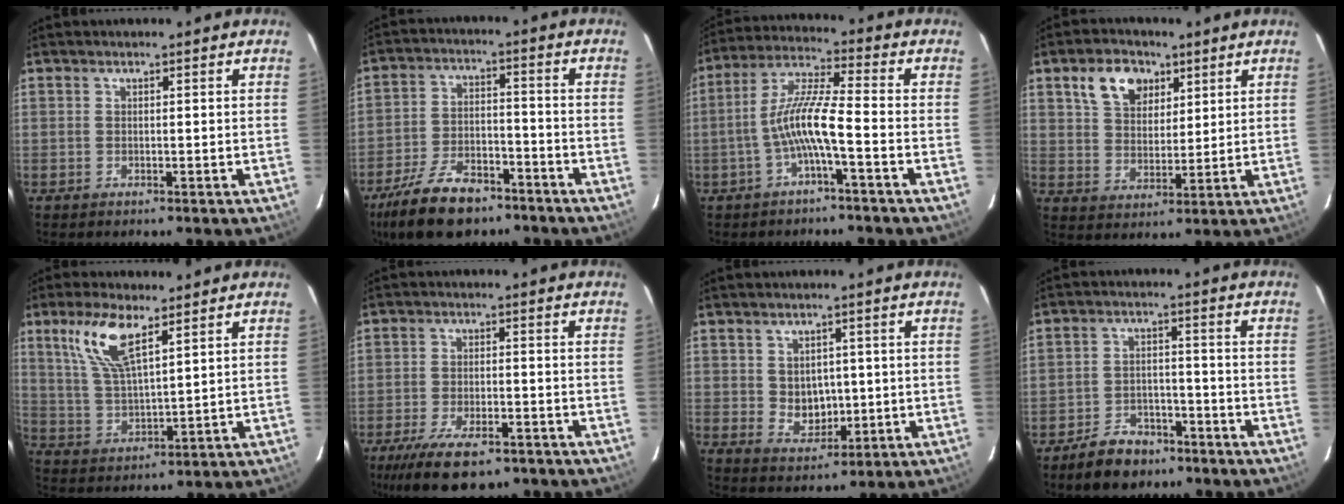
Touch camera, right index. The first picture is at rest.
{"total": 15.2, "force": [-11.0, 6.7, 8.0], "torque": [-0.182, -0.009, -0.188]}
{"total": 8.4, "force": [-3.1, 0.4, 7.8], "torque": [-0.175, 0.013, -0.057]}
{"total": 9.1, "force": [4.8, 6.1, 4.9], "torque": [-0.093, 0.022, 0.089]}
{"total": 10.6, "force": [6.1, 3.3, 8.0], "torque": [-0.161, 0.006, 0.129]}
{"total": 13.4, "force": [-9.5, 5.0, 8.1], "torque": [-0.180, -0.032, -0.155]}
{"total": 5.4, "force": [0.5, 4.6, 2.7], "torque": [-0.047, 0.002, 0.020]}
{"total": 8.6, "force": [-6.4, 4.6, 3.3], "torque": [-0.085, 0.016, -0.093]}